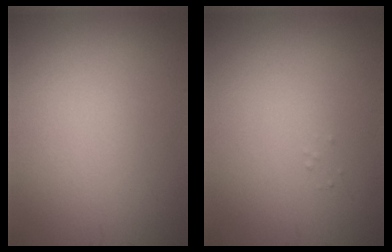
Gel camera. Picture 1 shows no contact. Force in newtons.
{"total": 0.0}